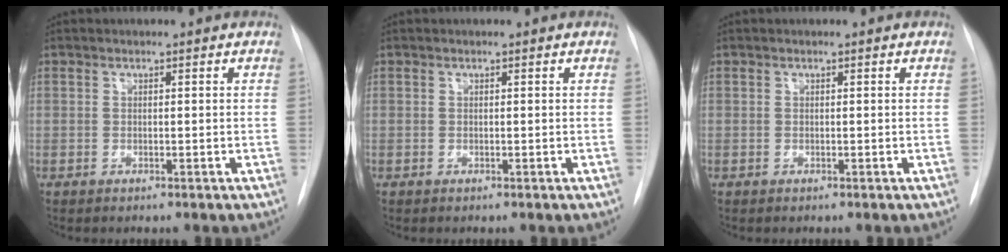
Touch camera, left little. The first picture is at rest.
{"total": 0.0}
{"total": 0.0}